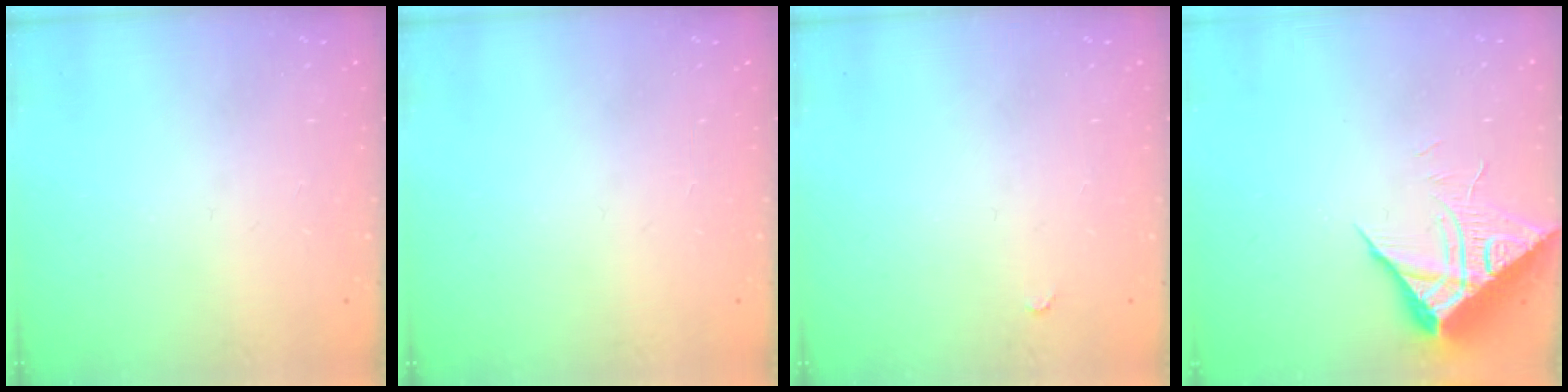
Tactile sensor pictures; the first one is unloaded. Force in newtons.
{"total": 0.0}
{"total": 2.8, "press": 2.8, "slide": 0.4}
{"total": 10.0, "press": 10.0, "slide": 0.6}